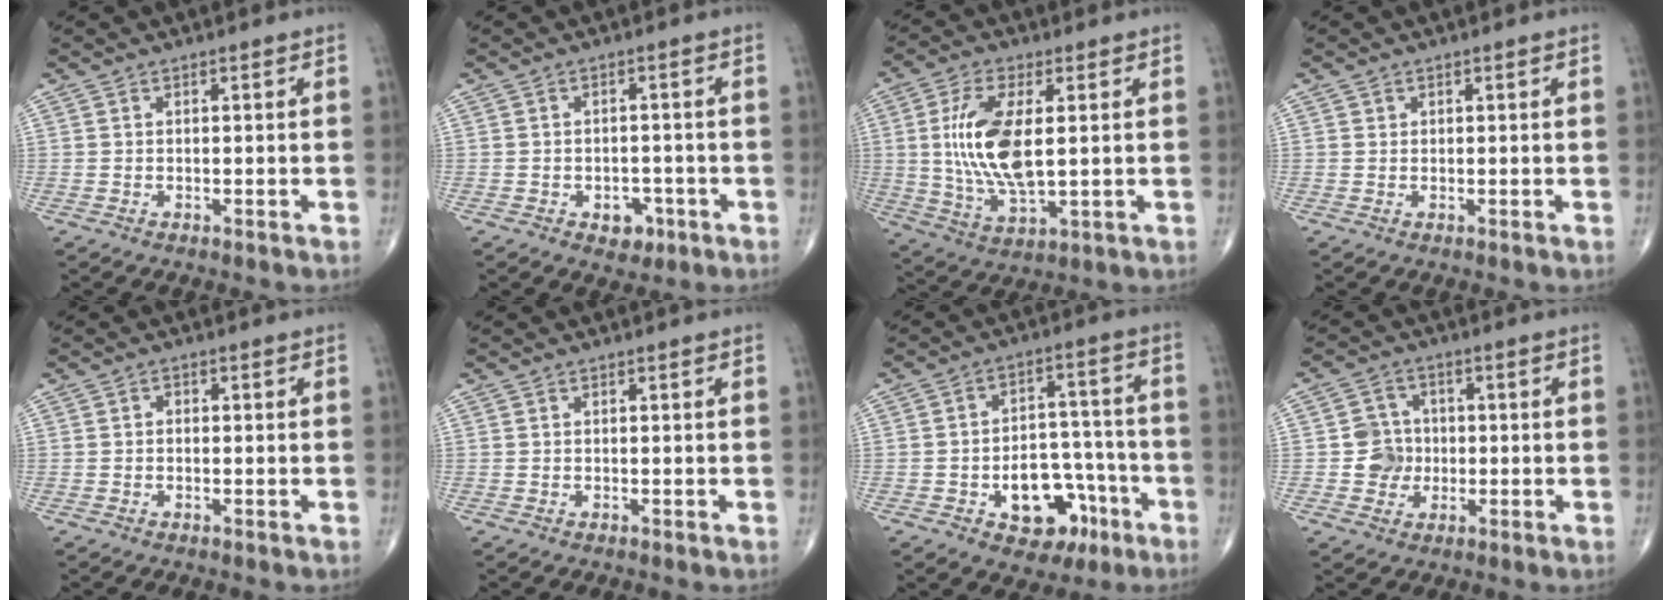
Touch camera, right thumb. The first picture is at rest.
{"total": 4.2, "force": [-1.9, 3.0, 2.3], "torque": [-0.012, 0.011, -0.021]}
{"total": 13.9, "force": [1.6, 6.0, 12.4], "torque": [-0.254, -0.014, 0.038]}
{"total": 0.5, "force": [0.2, 0.4, 0.0], "torque": [0.002, 0.000, 0.003]}
{"total": 0.8, "force": [-0.1, 0.7, 0.5], "torque": [-0.002, 0.003, -0.005]}
{"total": 0.0}
{"total": 13.1, "force": [-5.7, 8.6, 8.0], "torque": [-0.069, 0.052, -0.074]}
{"total": 5.4, "force": [-0.6, 5.2, 1.5], "torque": [0.002, 0.011, -0.013]}